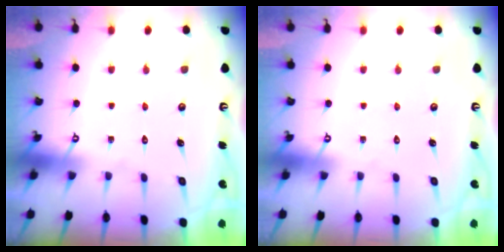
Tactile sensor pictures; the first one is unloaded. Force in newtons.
{"total": 0.0}